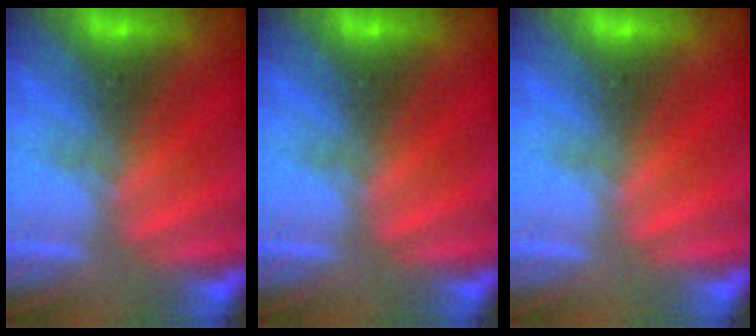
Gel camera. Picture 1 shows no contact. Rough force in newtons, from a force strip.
{"total": 0.0}
{"total": 0.0}